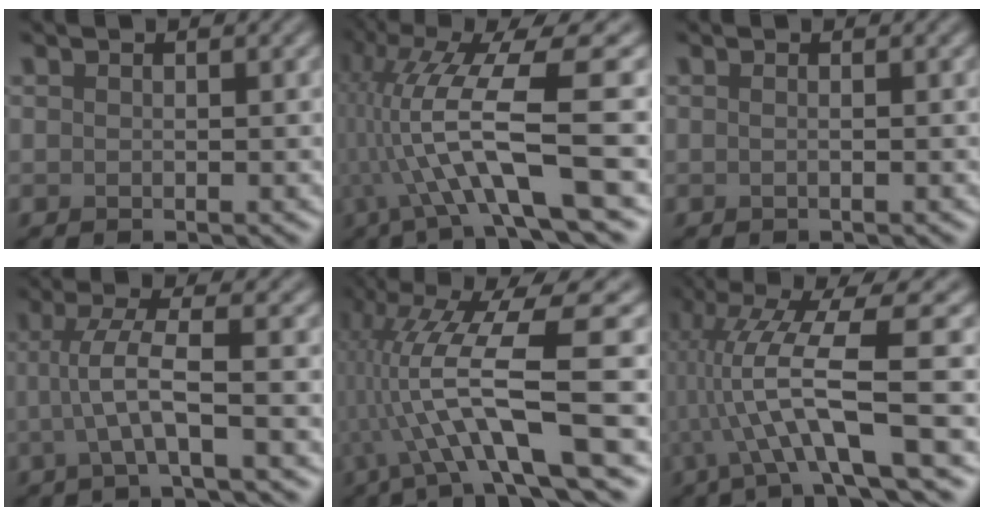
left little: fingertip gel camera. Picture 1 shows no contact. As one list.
[{"total": 12.0, "force": [-0.6, 2.3, 11.7], "torque": [-0.213, 0.014, -0.002]}, {"total": 0.7, "force": [-0.2, 0.3, 0.6], "torque": [-0.006, -0.001, -0.014]}, {"total": 4.0, "force": [-0.7, 0.6, 3.9], "torque": [-0.077, 0.002, -0.011]}, {"total": 12.6, "force": [-1.0, 2.4, 12.3], "torque": [-0.225, 0.017, -0.008]}, {"total": 10.0, "force": [-0.7, 1.8, 9.8], "torque": [-0.174, 0.007, -0.012]}]